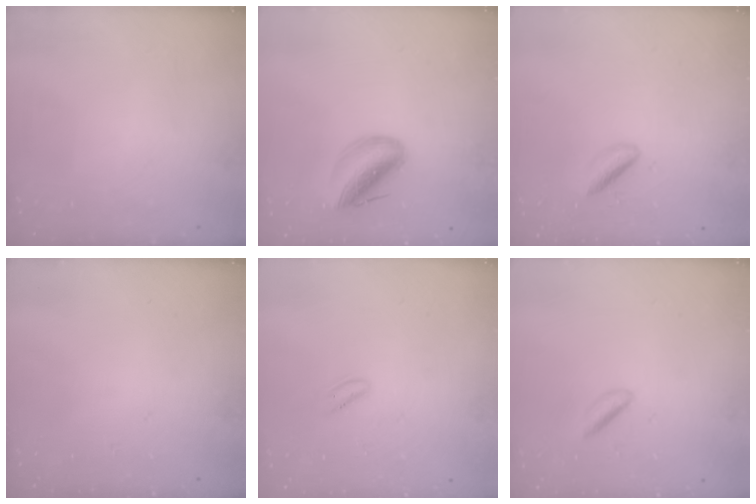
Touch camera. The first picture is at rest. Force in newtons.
{"total": 9.0, "press": 8.7, "slide": 2.3}
{"total": 2.9, "press": 2.9, "slide": 0.6}
{"total": 0.0}
{"total": 1.7, "press": 1.4, "slide": 0.9}
{"total": 1.9, "press": 1.7, "slide": 0.7}